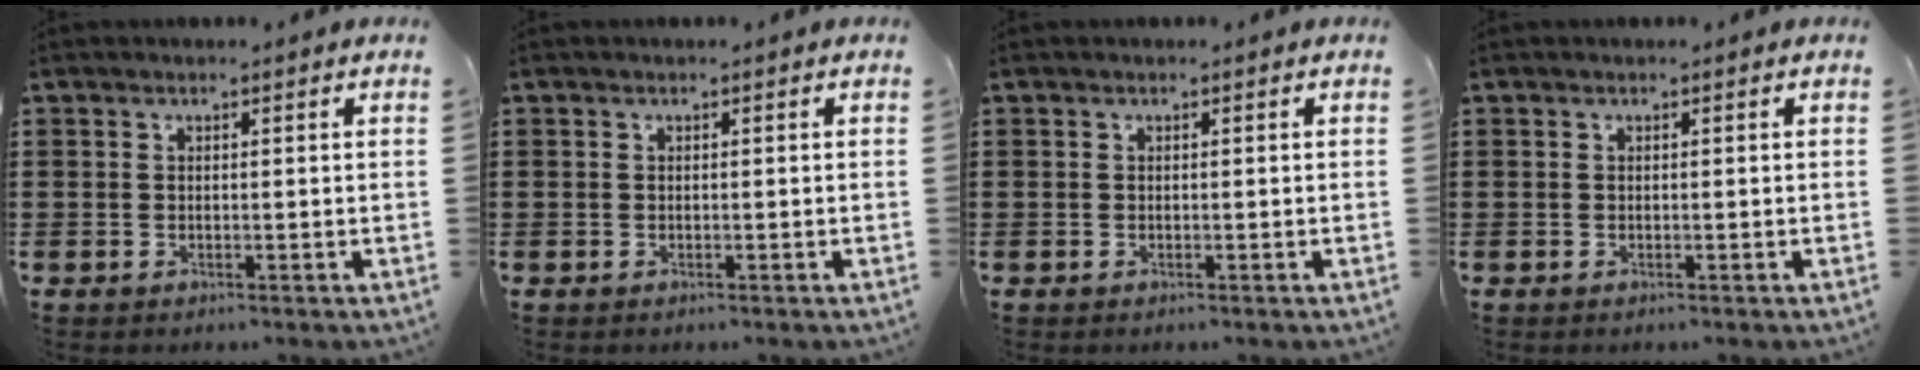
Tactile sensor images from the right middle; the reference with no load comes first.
{"total": 0.0}
{"total": 0.0}
{"total": 0.0}